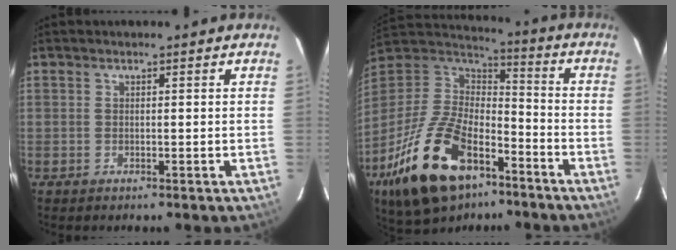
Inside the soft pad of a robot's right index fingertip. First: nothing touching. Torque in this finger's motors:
{"motor_torque": [1.08, -1.06, 1.06, 0.21]}